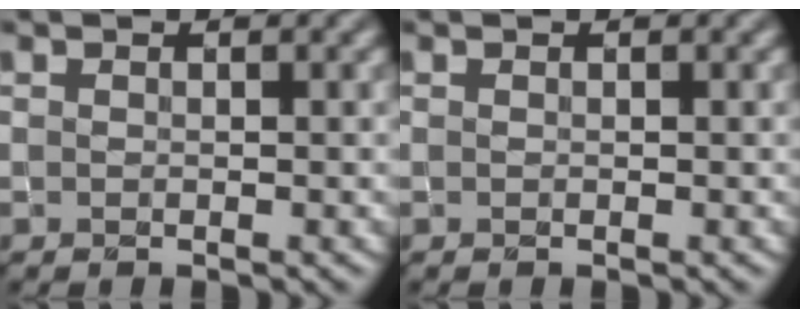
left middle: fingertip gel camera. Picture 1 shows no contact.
{"total": 0.0}